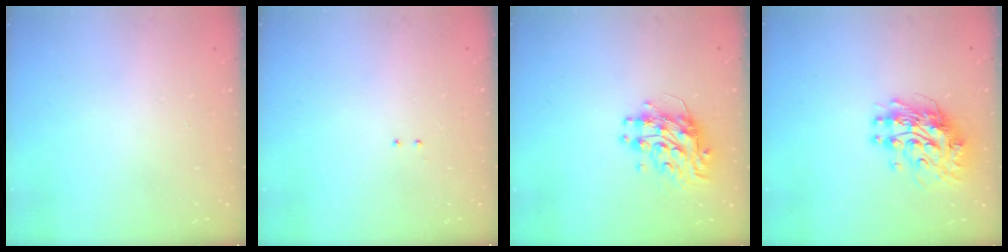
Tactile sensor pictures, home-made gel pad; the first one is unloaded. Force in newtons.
{"total": 2.0, "press": 2.0, "slide": 0.4}
{"total": 10.4, "press": 10.4, "slide": 1.0}
{"total": 11.2, "press": 11.2, "slide": 0.9}